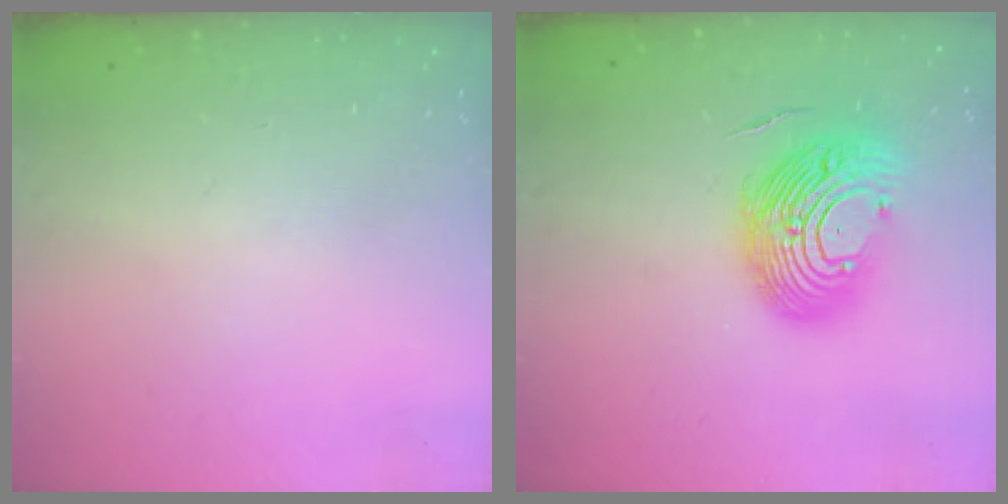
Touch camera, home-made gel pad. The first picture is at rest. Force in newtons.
{"total": 15.5, "press": 14.6, "slide": 5.1}